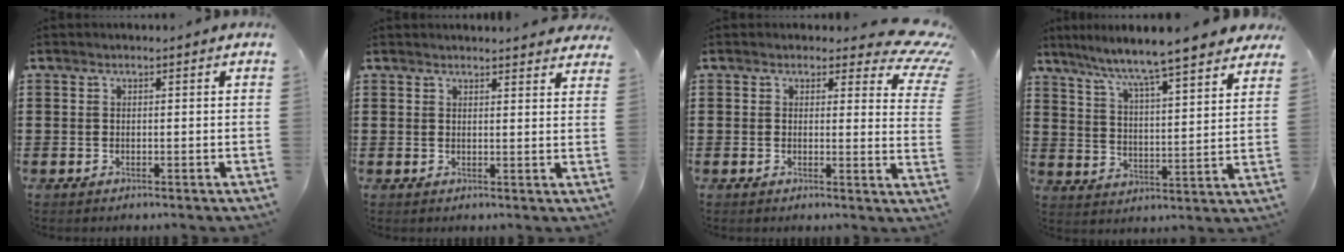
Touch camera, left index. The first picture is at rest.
{"total": 2.2, "force": [2.2, -0.1, 0.2], "torque": [-0.002, -0.007, 0.042]}
{"total": 4.3, "force": [3.2, 1.5, 2.5], "torque": [-0.031, -0.018, 0.051]}
{"total": 6.2, "force": [5.7, -0.6, 2.5], "torque": [-0.075, -0.043, 0.089]}